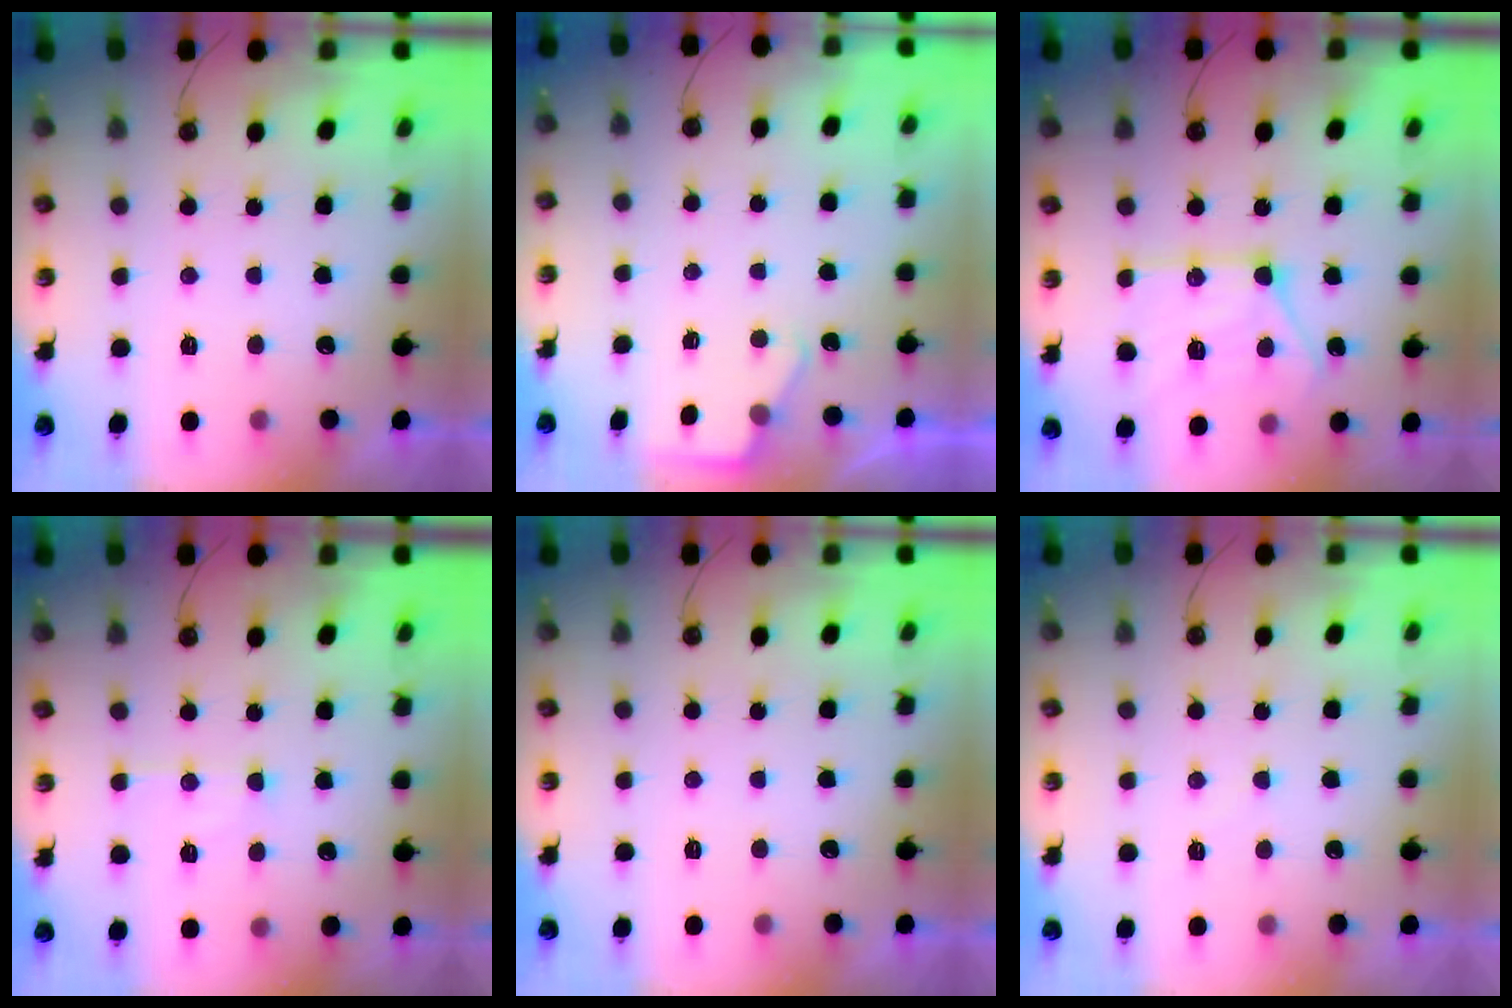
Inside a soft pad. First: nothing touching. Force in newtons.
{"total": 2.7, "press": 2.7, "slide": 0.4}
{"total": 15.2, "press": 15.2, "slide": 0.9}
{"total": 7.1, "press": 7.1, "slide": 0.6}
{"total": 0.0}
{"total": 3.7, "press": 3.7, "slide": 0.5}